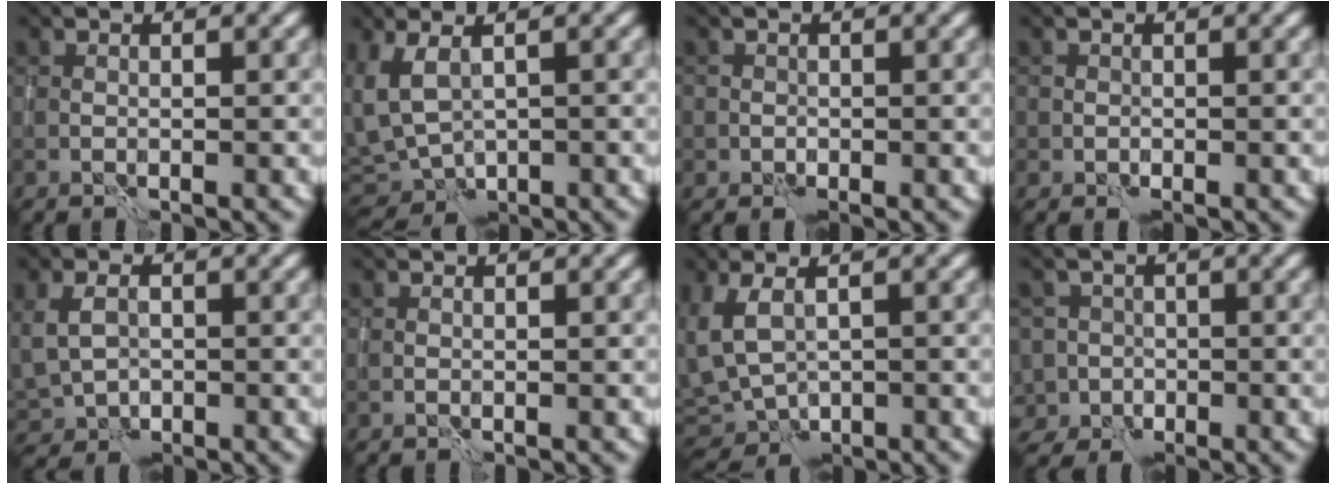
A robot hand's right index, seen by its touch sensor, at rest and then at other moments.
{"total": 4.2, "force": [-1.0, 2.7, 3.0], "torque": [-0.063, -0.012, -0.008]}
{"total": 1.0, "force": [-0.5, 0.9, -0.1], "torque": [0.009, -0.001, -0.012]}
{"total": 0.7, "force": [-0.2, 0.6, -0.1], "torque": [0.008, 0.000, -0.006]}
{"total": 4.5, "force": [-0.1, 3.6, 2.7], "torque": [-0.059, -0.006, 0.015]}
{"total": 0.0}
{"total": 4.7, "force": [-1.0, 3.1, 3.3], "torque": [-0.068, -0.015, -0.003]}
{"total": 6.0, "force": [-2.9, 5.1, 1.0], "torque": [-0.007, -0.011, -0.069]}